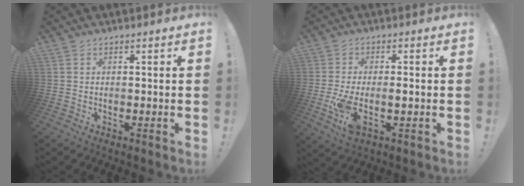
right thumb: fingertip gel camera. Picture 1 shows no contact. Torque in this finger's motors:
{"motor_torque": [1.25, -0.05, 1.18, -0.57, 0.34]}